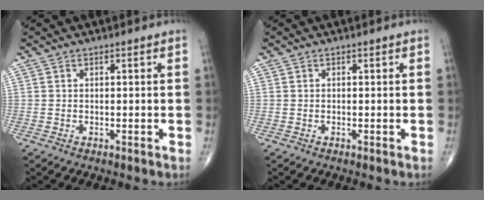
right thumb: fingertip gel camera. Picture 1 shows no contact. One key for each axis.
{"total": 0.0}